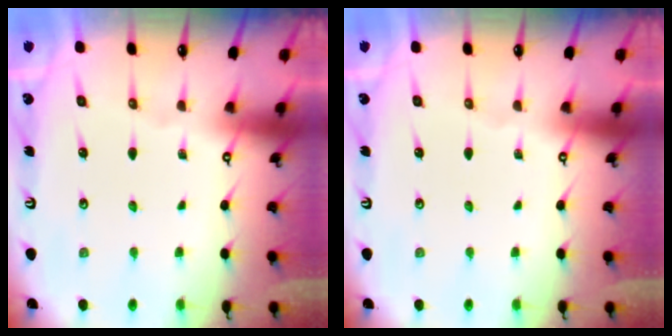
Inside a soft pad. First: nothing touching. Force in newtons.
{"total": 0.0}